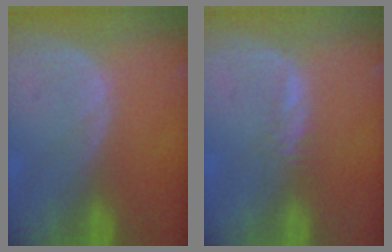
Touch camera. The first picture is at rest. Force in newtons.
{"total": 1.3, "press": 1.2, "slide": 0.5}